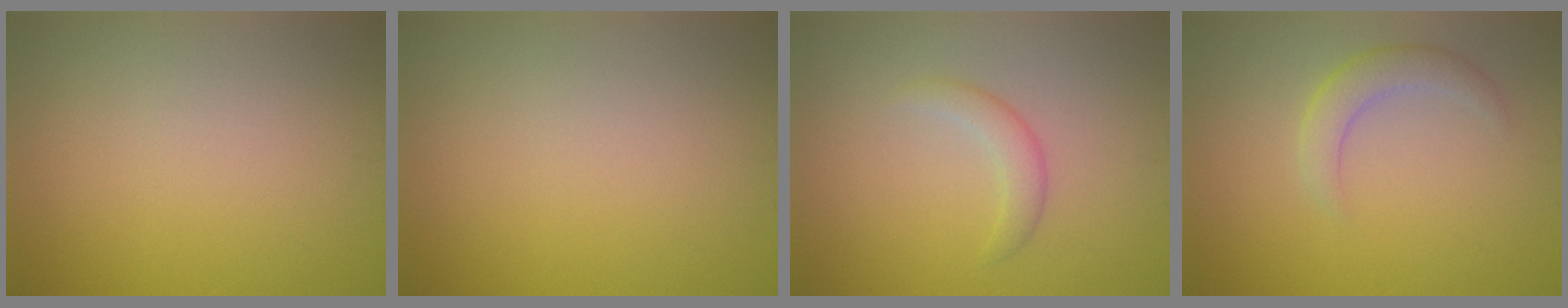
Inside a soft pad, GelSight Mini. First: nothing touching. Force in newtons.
{"total": 0.0}
{"total": 1.8, "press": 1.8, "slide": 0.1}
{"total": 2.6, "press": 2.6, "slide": 0.0}